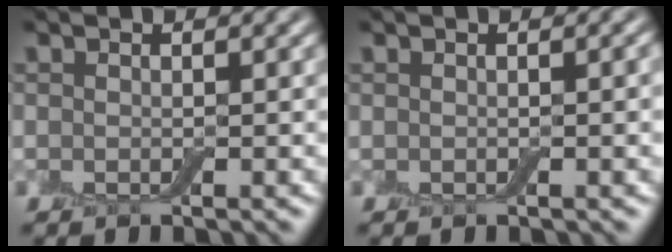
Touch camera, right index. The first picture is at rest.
{"total": 1.0, "force": [-0.1, 0.3, 0.9], "torque": [-0.011, -0.002, -0.002]}